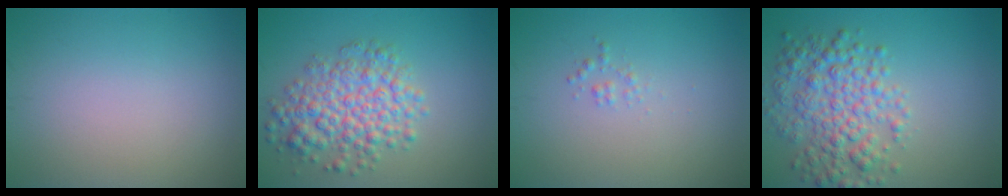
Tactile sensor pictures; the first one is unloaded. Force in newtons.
{"total": 5.6, "press": 5.6, "slide": 0.1}
{"total": 0.7, "press": 0.7, "slide": 0.0}
{"total": 5.7, "press": 5.7, "slide": 0.2}